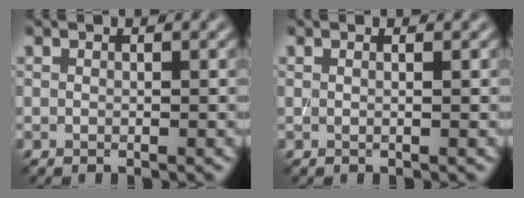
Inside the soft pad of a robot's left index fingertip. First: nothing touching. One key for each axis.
{"total": 0.7, "fx": 0.2, "fy": 0.3, "fz": 0.6, "tx": -0.007, "ty": -0.001, "tz": -0.004}